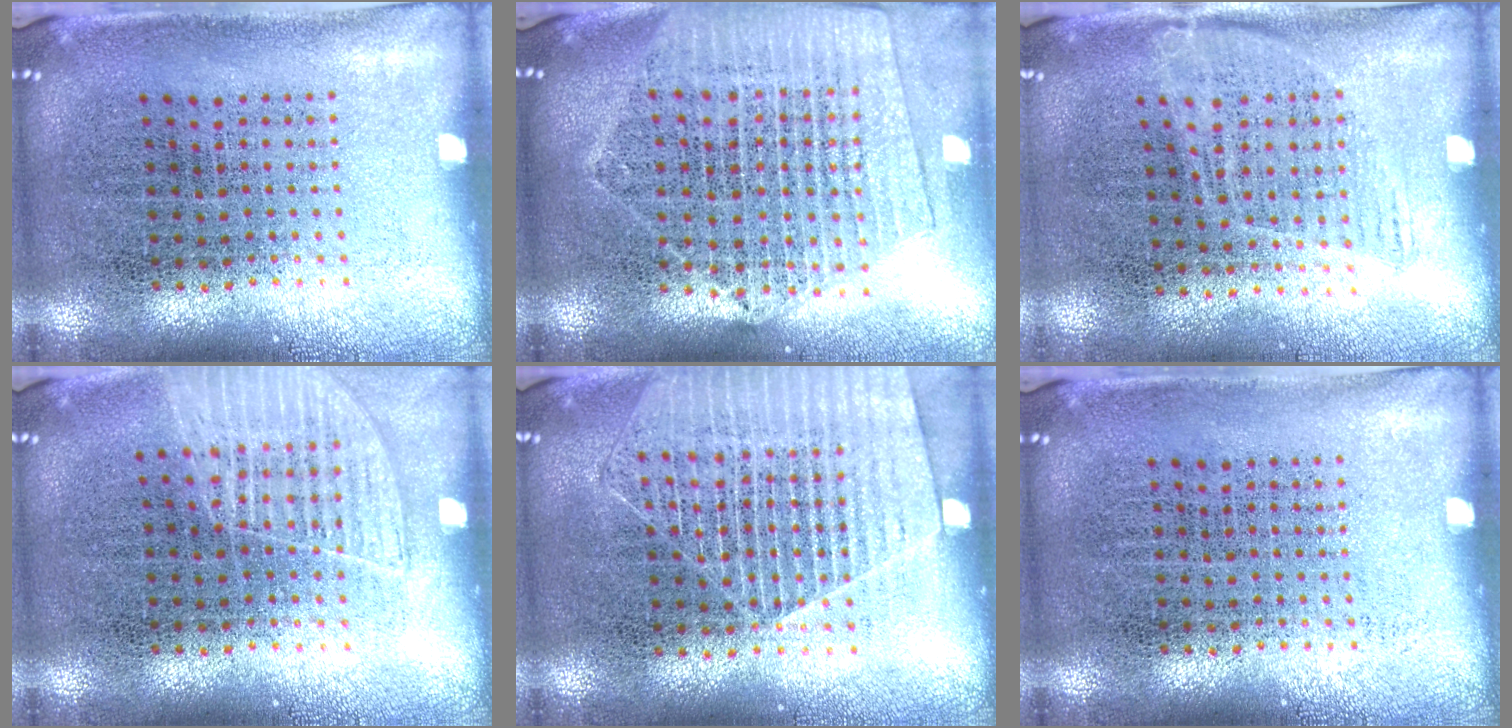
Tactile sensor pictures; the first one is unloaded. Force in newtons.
{"total": 1.9, "press": 1.8, "slide": 0.7}
{"total": 1.1, "press": 0.9, "slide": 0.7}
{"total": 1.2, "press": 1.2, "slide": 0.2}
{"total": 1.6, "press": 1.4, "slide": 0.7}
{"total": 0.0}